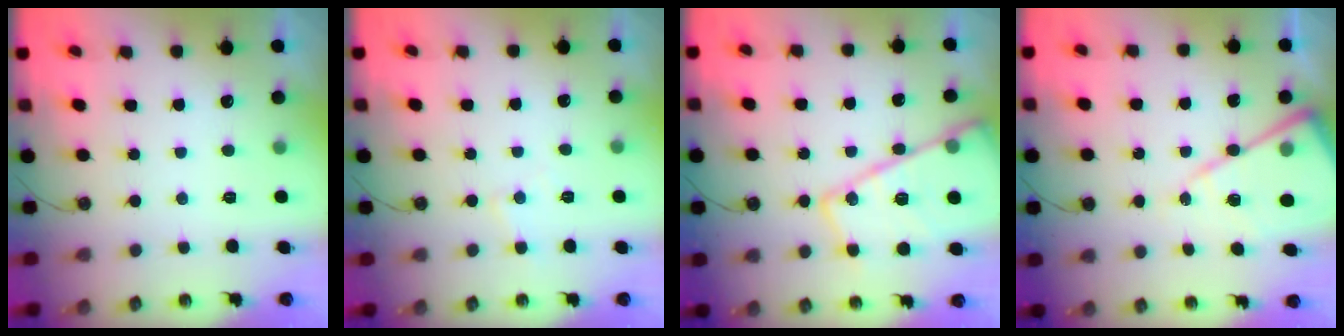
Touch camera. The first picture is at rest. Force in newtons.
{"total": 5.8, "press": 5.7, "slide": 0.8}
{"total": 23.2, "press": 23.1, "slide": 1.9}
{"total": 16.5, "press": 16.4, "slide": 1.6}